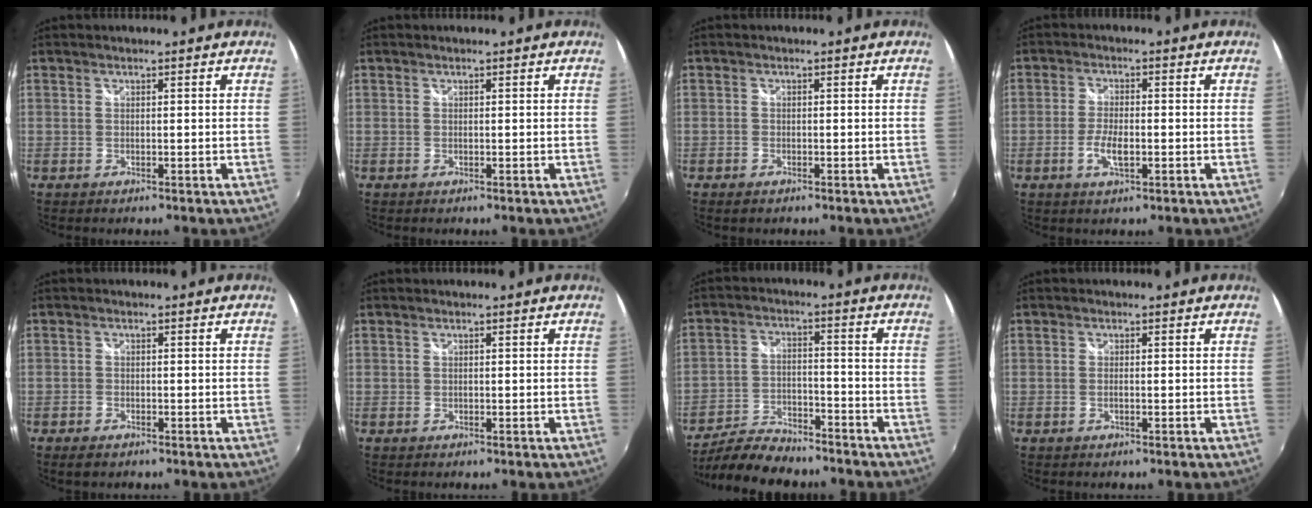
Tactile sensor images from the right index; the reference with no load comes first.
{"total": 0.0}
{"total": 1.3, "force": [-1.0, 0.8, 0.4], "torque": [-0.012, -0.003, -0.019]}
{"total": 4.6, "force": [-1.5, 1.6, 4.1], "torque": [-0.088, -0.003, -0.030]}
{"total": 2.2, "force": [-1.6, 1.2, 1.0], "torque": [-0.027, -0.005, -0.031]}
{"total": 0.0}
{"total": 12.8, "force": [-11.1, 3.9, 5.1], "torque": [-0.125, -0.011, -0.186]}
{"total": 0.8, "force": [-0.2, 0.2, 0.7], "torque": [-0.017, 0.000, -0.005]}